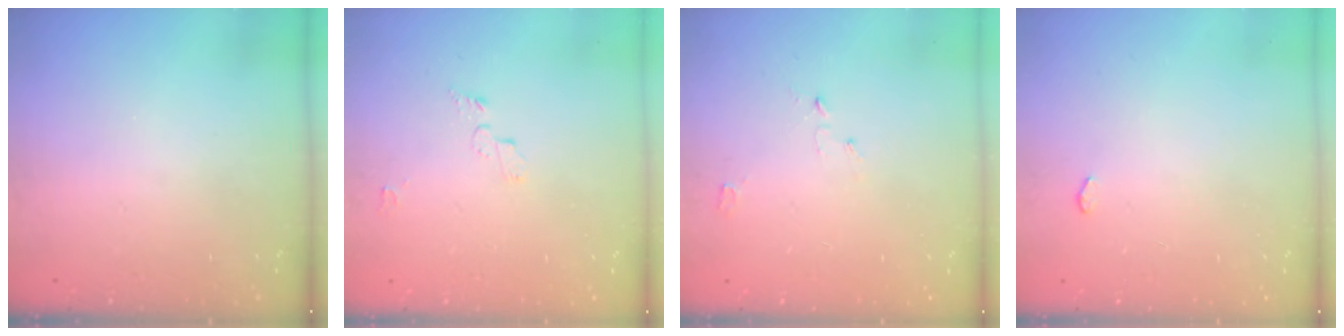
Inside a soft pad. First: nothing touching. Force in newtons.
{"total": 4.1, "press": 4.1, "slide": 0.5}
{"total": 2.9, "press": 2.8, "slide": 0.3}
{"total": 2.2, "press": 2.2, "slide": 0.3}